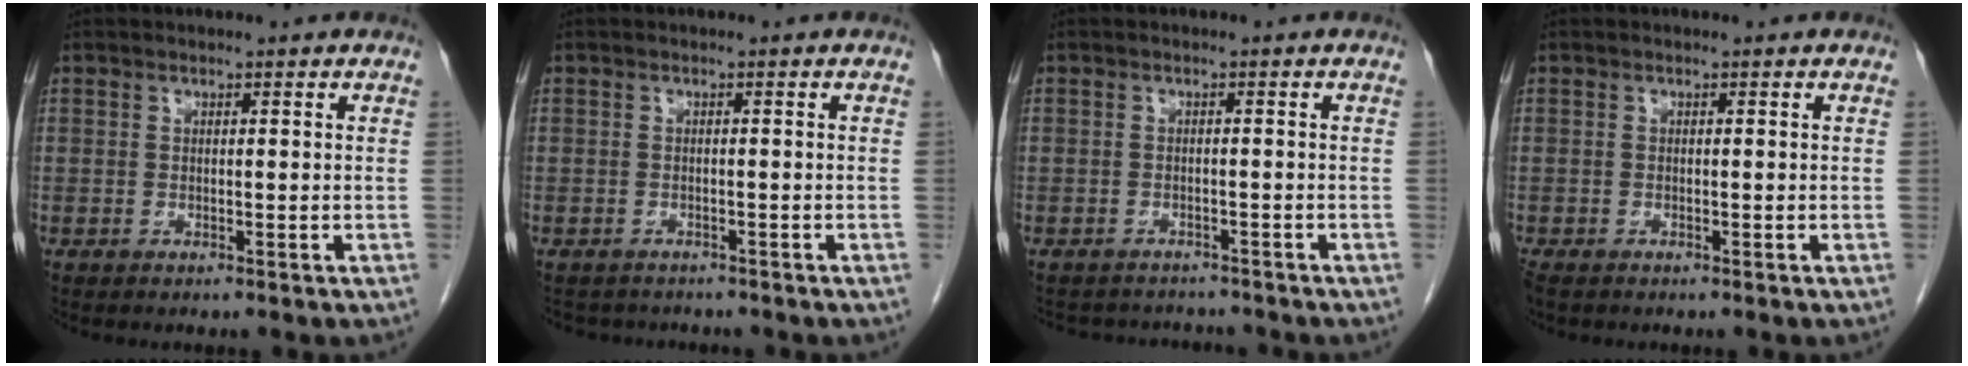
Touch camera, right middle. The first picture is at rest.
{"total": 4.0, "force": [-3.6, 1.6, 0.4], "torque": [-0.004, -0.001, -0.048]}
{"total": 5.8, "force": [-5.5, 2.0, 0.4], "torque": [-0.003, 0.007, -0.071]}
{"total": 2.1, "force": [-1.6, 1.0, 1.0], "torque": [-0.026, -0.007, -0.026]}